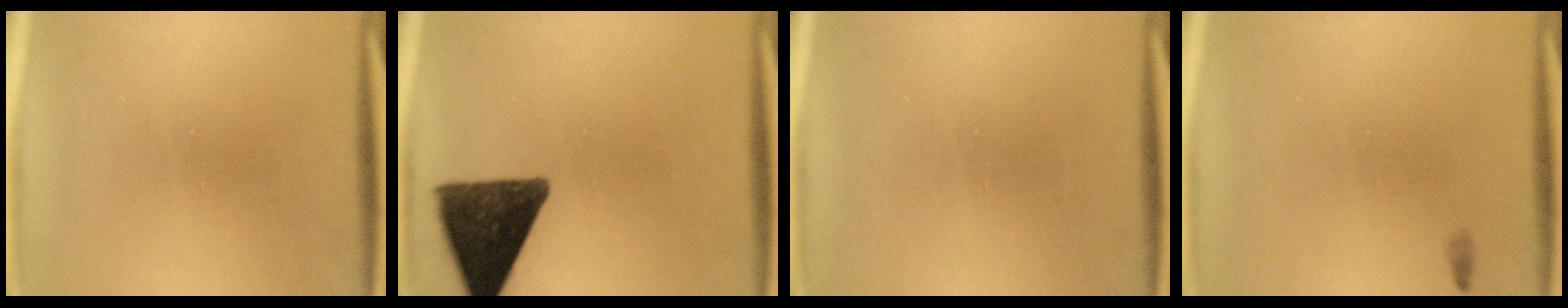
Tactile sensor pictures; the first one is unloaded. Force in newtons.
{"total": 13.9}
{"total": 0.0}
{"total": 0.5}